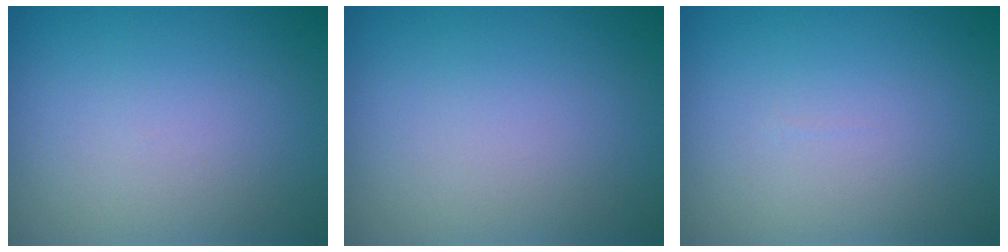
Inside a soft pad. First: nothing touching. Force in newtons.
{"total": 0.0}
{"total": 0.0}